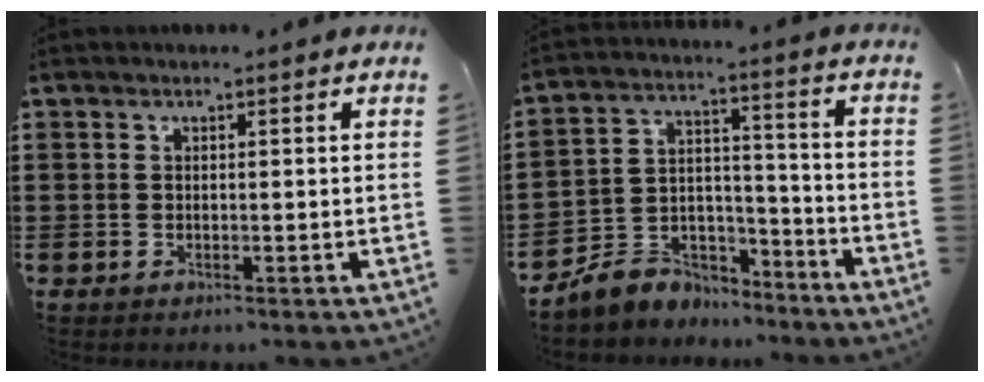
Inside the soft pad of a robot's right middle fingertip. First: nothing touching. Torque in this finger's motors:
{"motor_torque": [2.14, 0.00, -0.86, -0.15]}